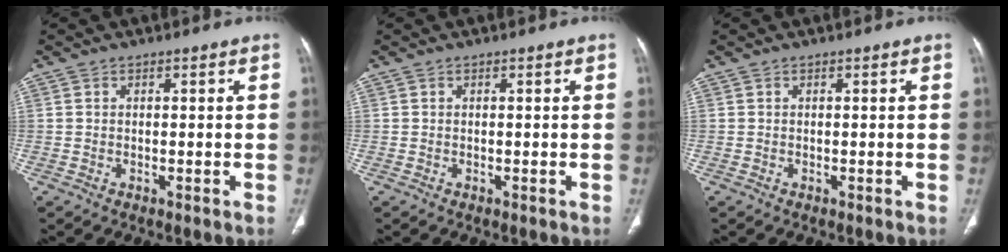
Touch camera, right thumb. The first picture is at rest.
{"total": 0.0}
{"total": 0.0}